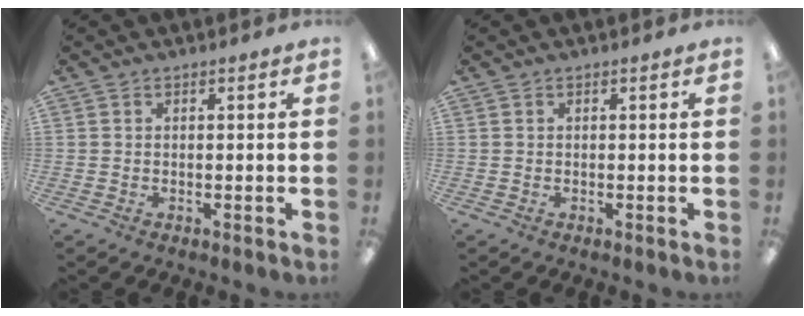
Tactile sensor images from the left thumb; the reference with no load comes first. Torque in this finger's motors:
{"motor_torque": [-0.01, -0.01, 0.13, -0.12, 0.00]}